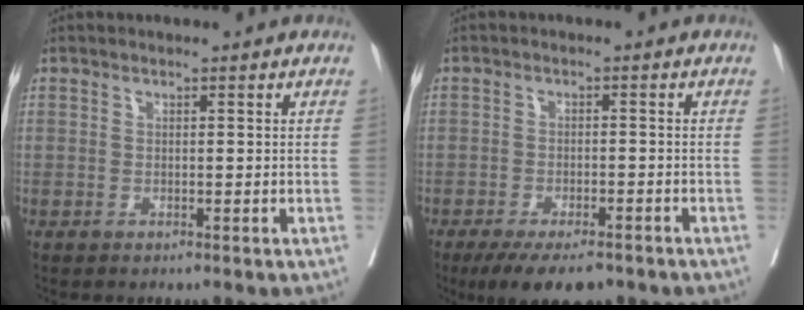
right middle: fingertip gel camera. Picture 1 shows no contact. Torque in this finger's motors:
{"motor_torque": [1.03, -1.11, -0.02, 0.00]}